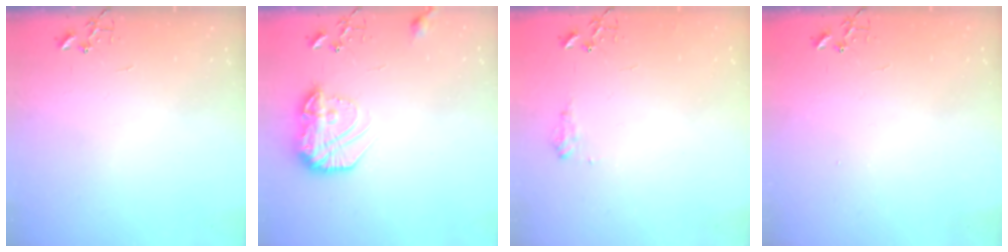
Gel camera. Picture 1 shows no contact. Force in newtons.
{"total": 15.3, "press": 15.2, "slide": 1.0}
{"total": 6.9, "press": 6.8, "slide": 1.0}
{"total": 1.1, "press": 1.1, "slide": 0.1}